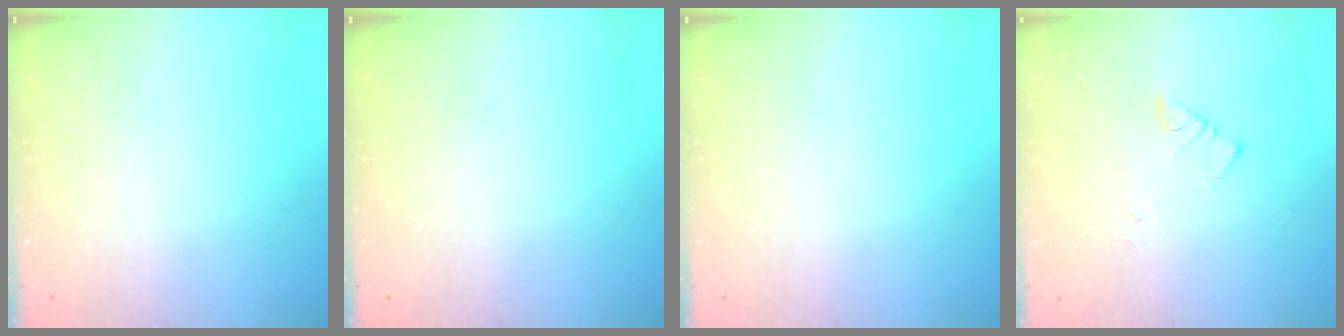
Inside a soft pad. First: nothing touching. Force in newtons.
{"total": 0.0}
{"total": 0.0}
{"total": 4.0, "press": 4.0, "slide": 0.1}